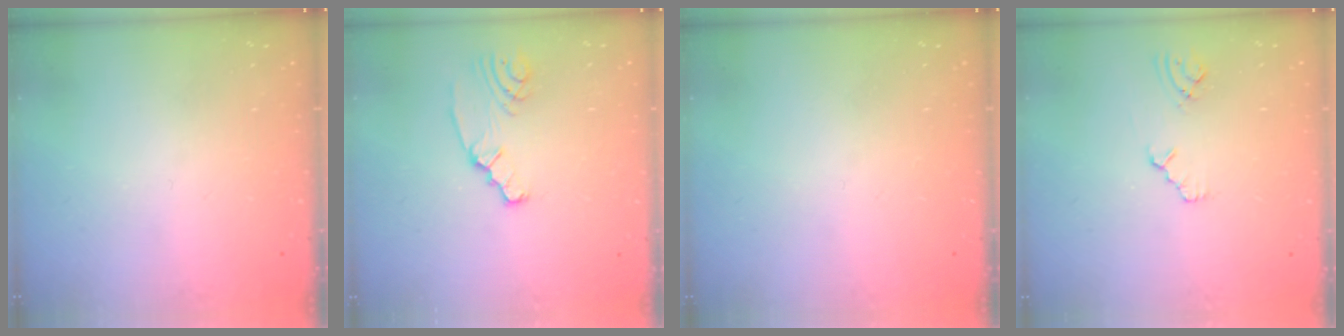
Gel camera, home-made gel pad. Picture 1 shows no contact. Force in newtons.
{"total": 2.4, "press": 2.4, "slide": 0.3}
{"total": 0.0}
{"total": 2.4, "press": 2.3, "slide": 0.4}